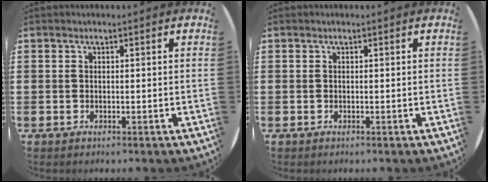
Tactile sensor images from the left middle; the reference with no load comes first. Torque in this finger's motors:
{"motor_torque": [0.32, -0.43, 0.03, 0.01]}